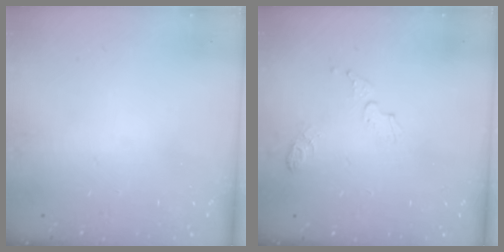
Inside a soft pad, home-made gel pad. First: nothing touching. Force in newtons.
{"total": 5.3, "press": 5.3, "slide": 0.5}